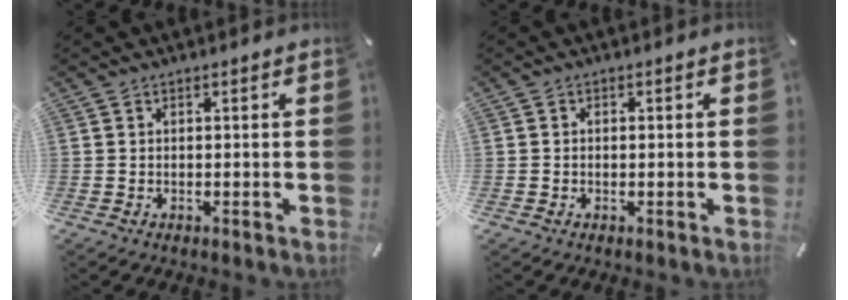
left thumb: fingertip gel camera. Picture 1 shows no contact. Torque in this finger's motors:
{"motor_torque": [-0.05, -0.52, 0.04, 0.03, 0.01]}